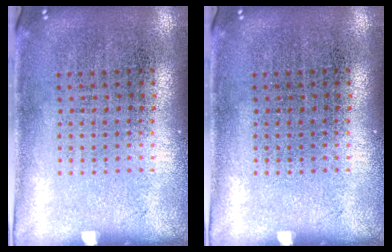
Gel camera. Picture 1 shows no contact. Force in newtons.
{"total": 0.0}